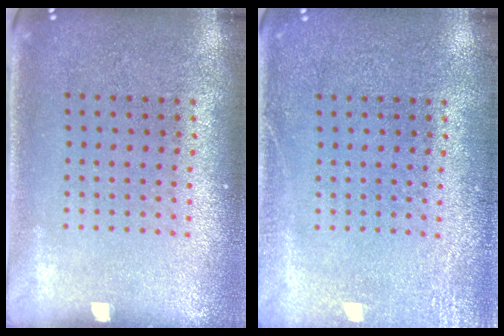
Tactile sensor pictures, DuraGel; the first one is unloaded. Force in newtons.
{"total": 2.3, "press": 2.3, "slide": 0.4}